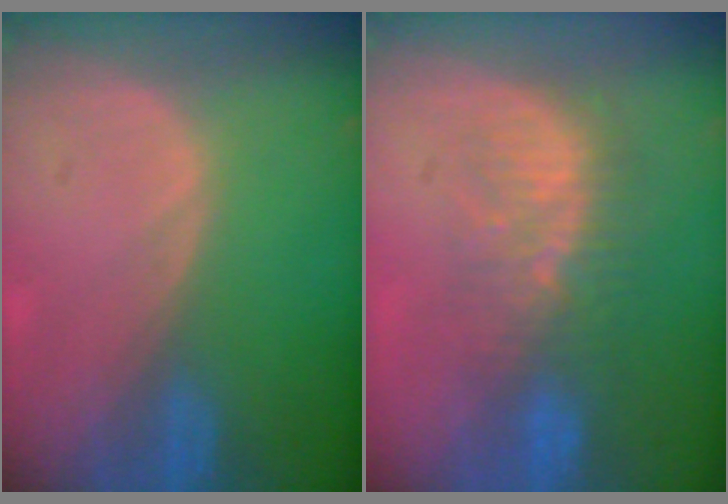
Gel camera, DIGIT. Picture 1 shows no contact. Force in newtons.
{"total": 8.1, "press": 7.6, "slide": 2.6}